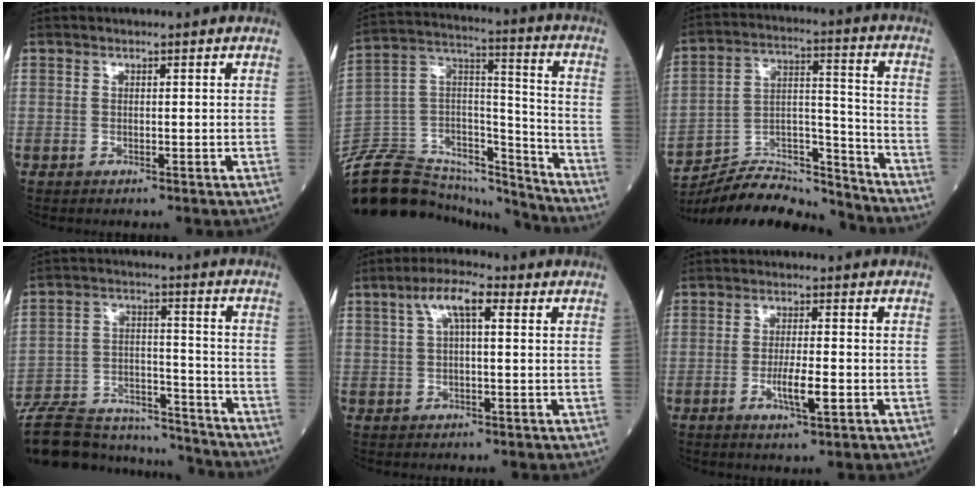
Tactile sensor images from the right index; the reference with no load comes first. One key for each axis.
{"total": 23.7, "fx": -22.3, "fy": 4.8, "fz": 6.4, "tx": -0.148, "ty": 0.032, "tz": -0.375}
{"total": 16.8, "fx": -16.4, "fy": 2.0, "fz": 3.0, "tx": -0.052, "ty": 0.040, "tz": -0.273}
{"total": 20.7, "fx": -19.2, "fy": 4.8, "fz": 6.1, "tx": -0.138, "ty": 0.005, "tz": -0.301}
{"total": 5.8, "fx": 2.1, "fy": 1.5, "fz": 5.2, "tx": -0.101, "ty": 0.027, "tz": 0.036}
{"total": 4.9, "fx": -1.5, "fy": 0.6, "fz": 4.6, "tx": -0.084, "ty": -0.005, "tz": -0.025}